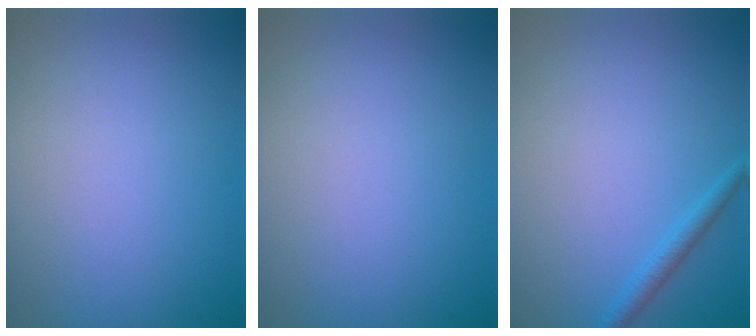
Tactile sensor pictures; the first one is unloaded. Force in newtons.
{"total": 0.0}
{"total": 1.4, "press": 1.4, "slide": 0.1}